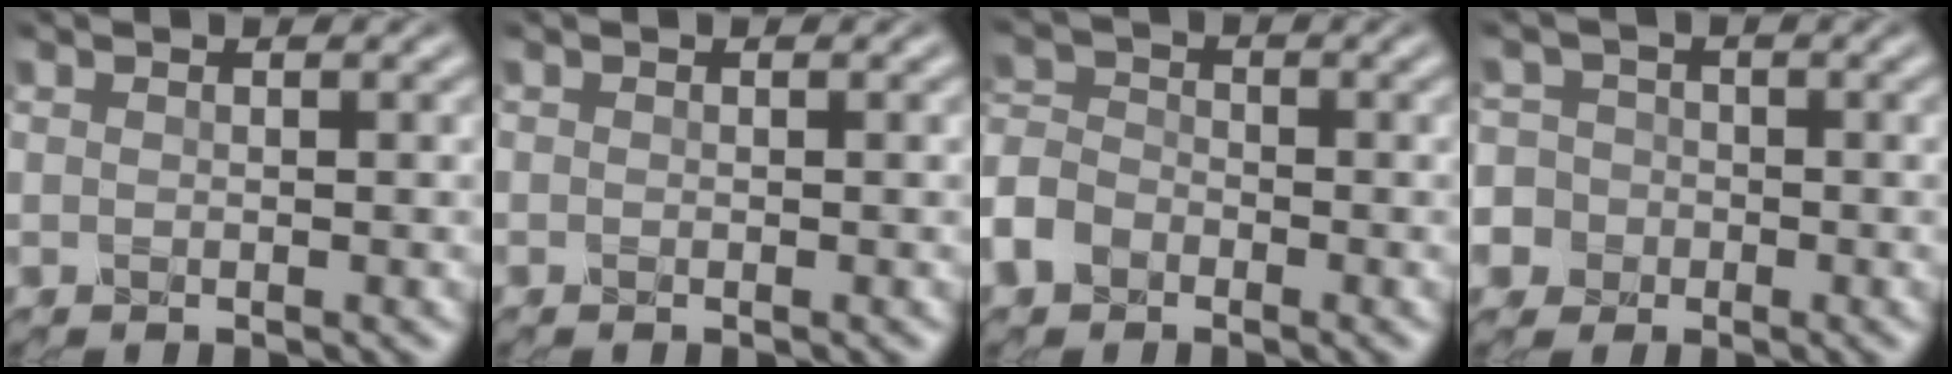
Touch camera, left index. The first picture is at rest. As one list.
[{"total": 0.0}, {"total": 4.4, "force": [-2.6, 3.0, 1.9], "torque": [-0.050, 0.003, -0.068]}, {"total": 7.4, "force": [-2.7, 6.7, 1.4], "torque": [-0.046, -0.001, -0.080]}]